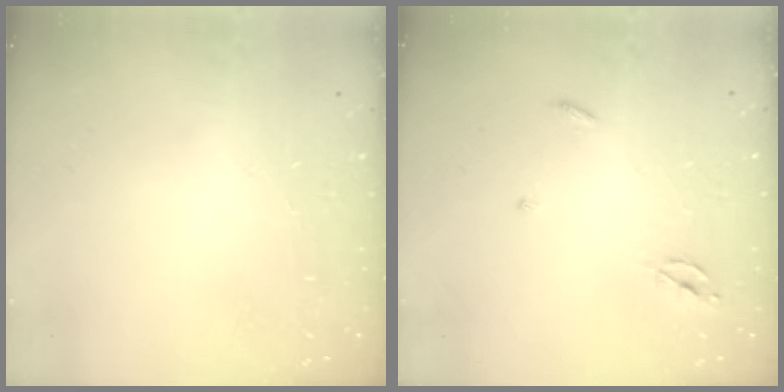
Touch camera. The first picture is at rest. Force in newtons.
{"total": 2.3, "press": 2.3, "slide": 0.1}